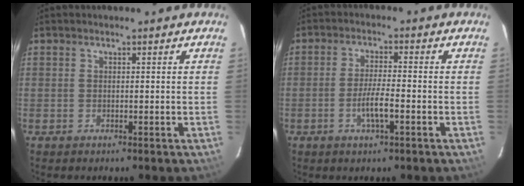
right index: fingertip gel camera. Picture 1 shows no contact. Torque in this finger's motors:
{"motor_torque": [0.38, -0.26, 0.20, 0.06]}